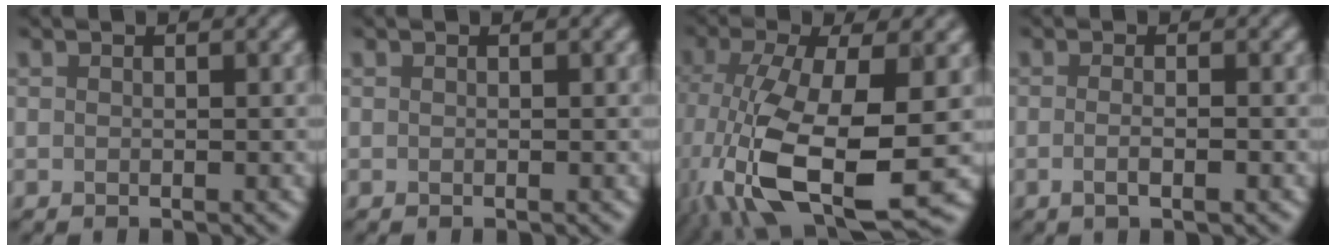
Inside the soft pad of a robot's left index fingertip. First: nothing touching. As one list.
[{"total": 0.0}, {"total": 13.0, "force": [-3.8, 5.3, 11.3], "torque": [-0.253, -0.034, -0.059]}, {"total": 1.7, "force": [-0.6, 0.3, 1.5], "torque": [-0.029, -0.002, -0.014]}]